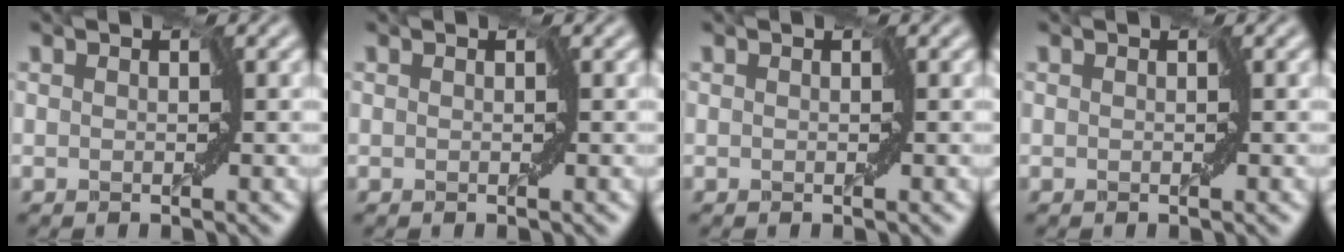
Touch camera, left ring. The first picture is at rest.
{"total": 0.0}
{"total": 0.0}
{"total": 0.0}